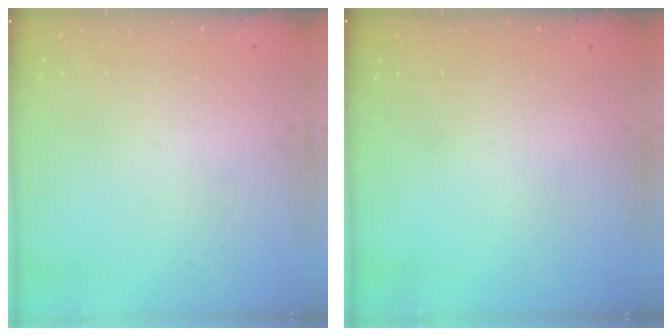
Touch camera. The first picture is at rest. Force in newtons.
{"total": 0.0}